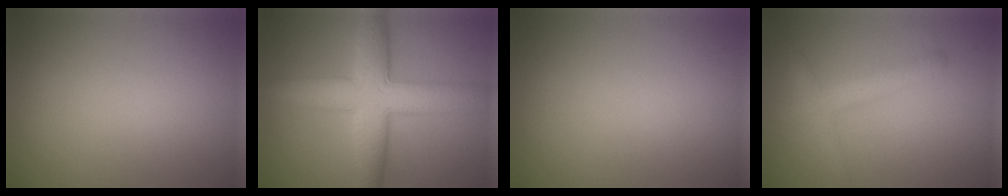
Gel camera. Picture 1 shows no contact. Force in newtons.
{"total": 8.0, "press": 8.0, "slide": 0.2}
{"total": 0.0}
{"total": 2.0, "press": 2.0, "slide": 0.1}